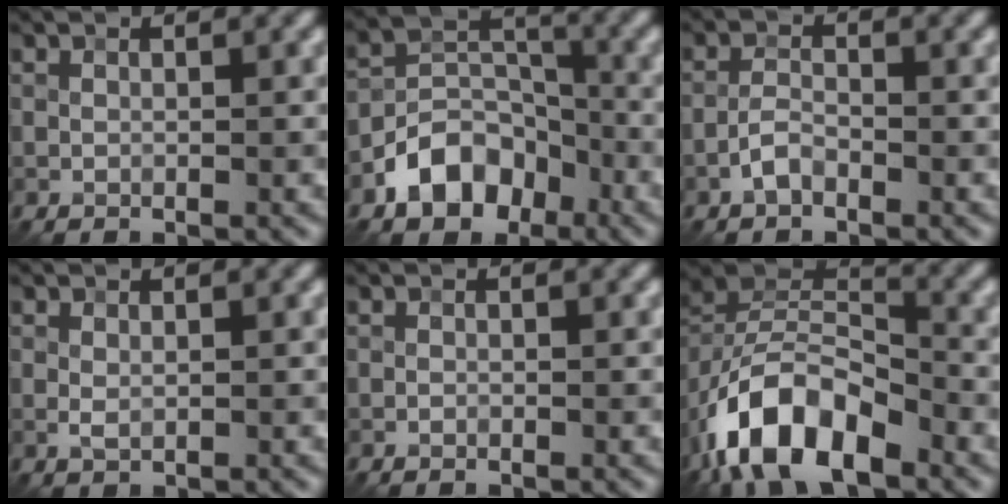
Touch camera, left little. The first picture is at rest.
{"total": 6.5, "force": [-3.7, 4.4, 3.0], "torque": [-0.039, -0.001, -0.074]}
{"total": 1.7, "force": [-1.1, 0.7, 1.1], "torque": [-0.022, 0.006, -0.026]}
{"total": 1.0, "force": [0.1, 0.5, 0.8], "torque": [-0.017, -0.001, 0.002]}
{"total": 0.0}
{"total": 10.1, "force": [-5.5, 5.3, 6.6], "torque": [-0.122, 0.006, -0.107]}